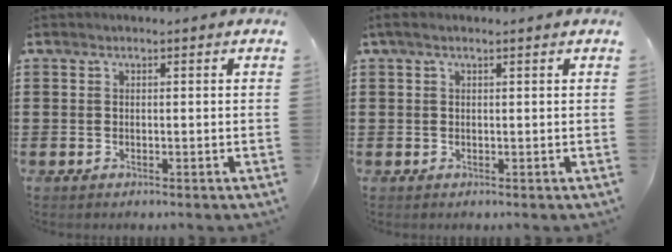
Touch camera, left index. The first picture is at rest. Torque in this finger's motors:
{"motor_torque": [1.76, -0.39, -0.22, -0.02]}